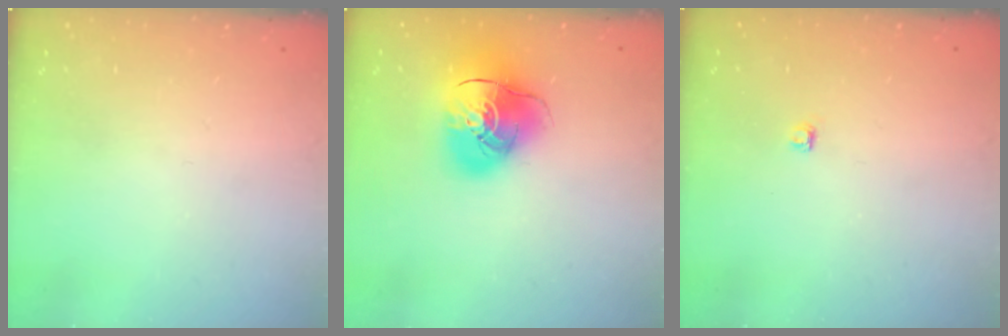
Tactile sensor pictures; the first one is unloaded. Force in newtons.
{"total": 15.4, "press": 15.2, "slide": 2.3}
{"total": 2.8, "press": 2.8, "slide": 0.4}